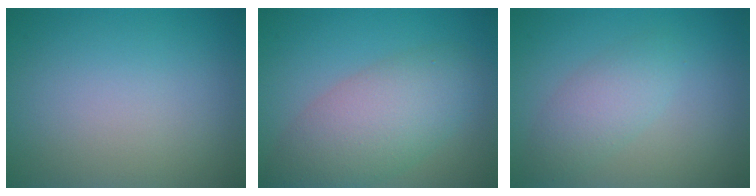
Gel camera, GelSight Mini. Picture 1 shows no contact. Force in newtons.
{"total": 6.4, "press": 6.4, "slide": 0.6}
{"total": 2.8, "press": 2.8, "slide": 0.2}